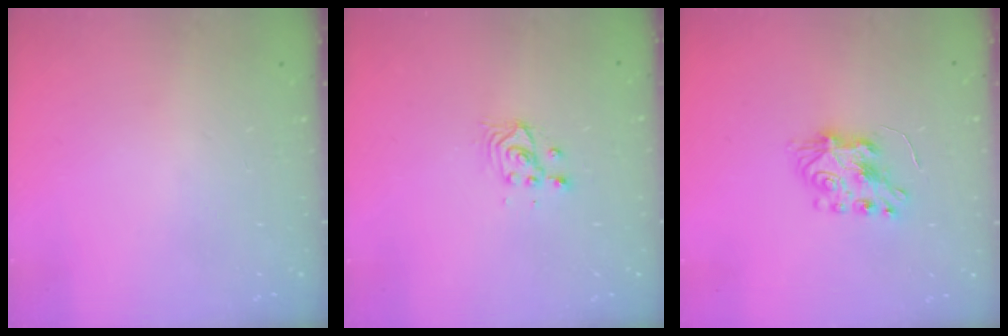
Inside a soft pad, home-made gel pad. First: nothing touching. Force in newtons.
{"total": 3.8, "press": 3.8, "slide": 0.4}
{"total": 7.7, "press": 7.7, "slide": 0.5}